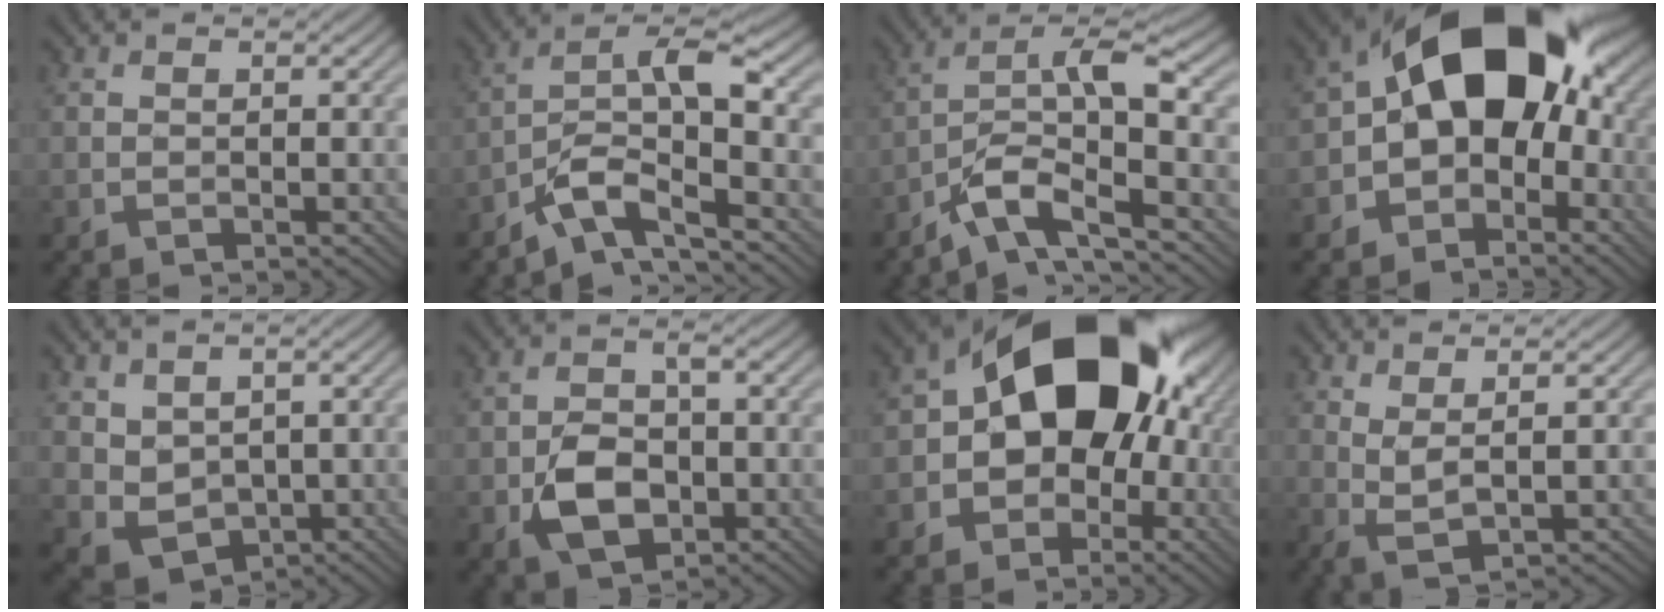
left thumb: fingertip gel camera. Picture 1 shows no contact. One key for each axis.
{"total": 8.0, "fx": -4.0, "fy": 2.2, "fz": 6.6, "tx": -0.114, "ty": 0.011, "tz": -0.085}
{"total": 9.1, "fx": -4.3, "fy": 2.6, "fz": 7.7, "tx": -0.133, "ty": 0.009, "tz": -0.089}
{"total": 15.8, "fx": -0.2, "fy": 10.6, "fz": 11.8, "tx": -0.154, "ty": 0.016, "tz": -0.027}
{"total": 4.4, "fx": 1.1, "fy": 3.4, "fz": 2.5, "tx": -0.077, "ty": -0.016, "tz": 0.028}
{"total": 6.5, "fx": -2.1, "fy": 4.1, "fz": 4.5, "tx": -0.084, "ty": -0.007, "tz": -0.042}
{"total": 16.8, "fx": 0.8, "fy": 12.2, "fz": 11.6, "tx": -0.138, "ty": 0.000, "tz": -0.007}
{"total": 3.0, "fx": 1.5, "fy": 0.4, "fz": 2.6, "tx": -0.068, "ty": -0.005, "tz": 0.035}